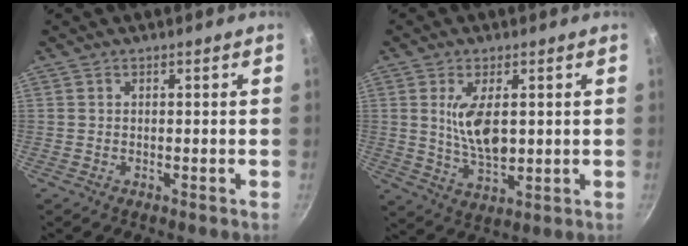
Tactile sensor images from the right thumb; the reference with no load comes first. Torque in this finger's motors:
{"motor_torque": [-0.05, 0.27, 0.32, -0.12, 0.14]}